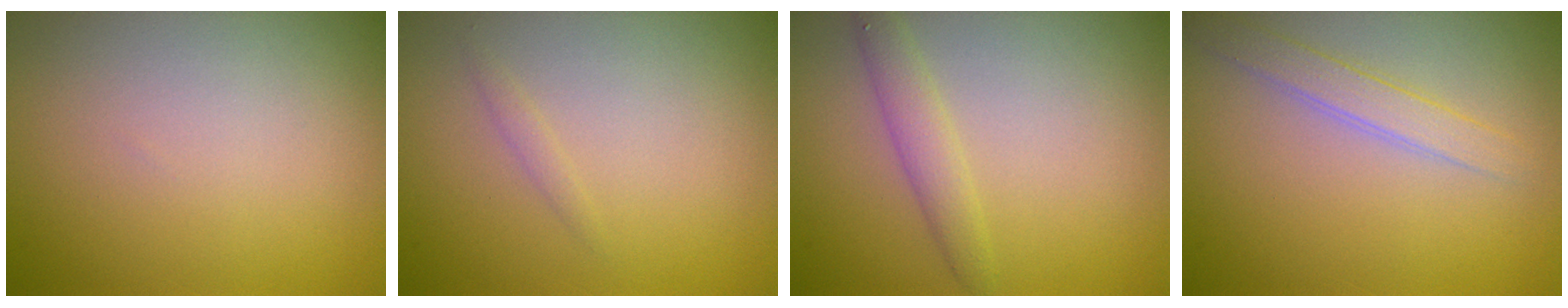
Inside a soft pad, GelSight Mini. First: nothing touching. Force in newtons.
{"total": 0.7, "press": 0.7, "slide": 0.0}
{"total": 2.1, "press": 2.1, "slide": 0.1}
{"total": 2.1, "press": 2.1, "slide": 0.0}